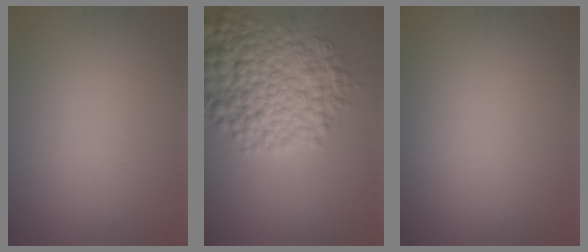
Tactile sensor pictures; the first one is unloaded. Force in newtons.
{"total": 8.7, "press": 8.7, "slide": 0.2}
{"total": 0.0}